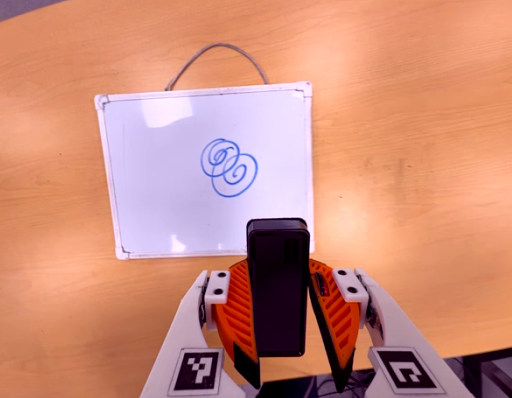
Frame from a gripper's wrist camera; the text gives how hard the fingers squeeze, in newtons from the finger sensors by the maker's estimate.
{"total": 6.7, "left": 5.9, "right": 7.4}